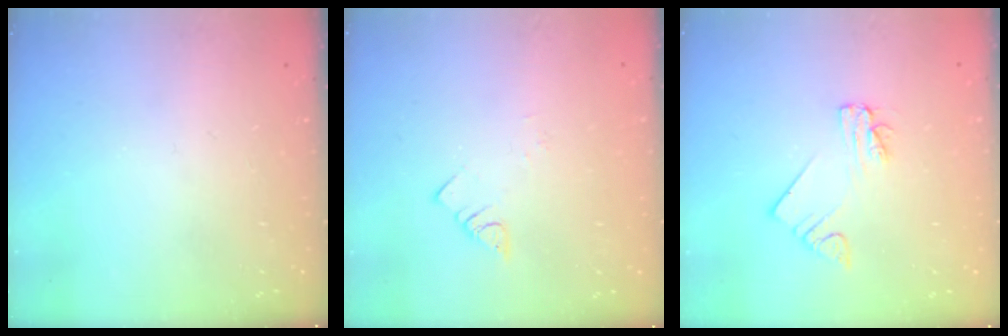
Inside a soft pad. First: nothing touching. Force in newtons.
{"total": 1.5, "press": 1.5, "slide": 0.3}
{"total": 1.9, "press": 1.9, "slide": 0.2}